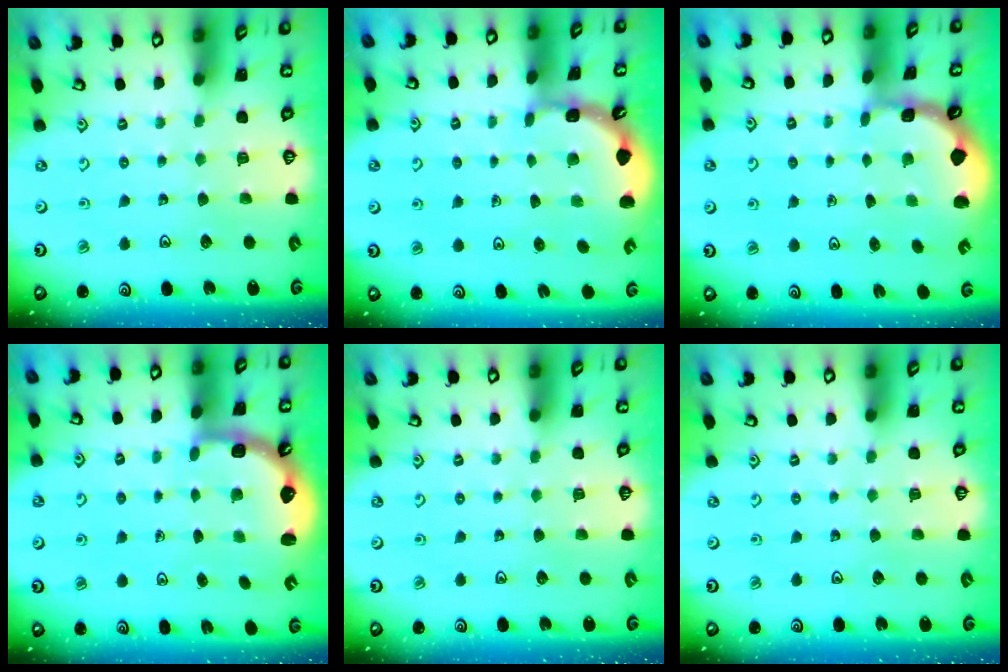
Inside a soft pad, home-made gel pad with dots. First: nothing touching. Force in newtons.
{"total": 1.5, "press": 1.5, "slide": 0.1}
{"total": 0.8, "press": 0.8, "slide": 0.2}
{"total": 2.8, "press": 2.0, "slide": 2.0}
{"total": 0.0}
{"total": 0.0}